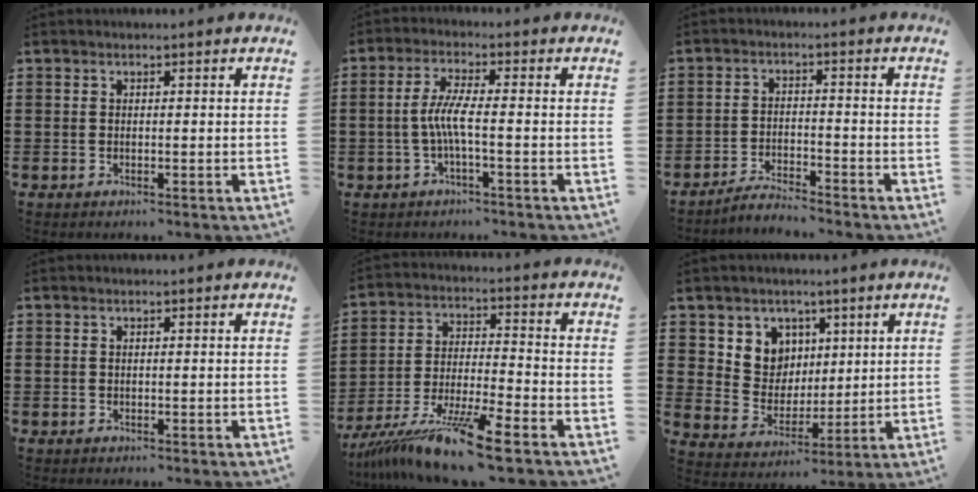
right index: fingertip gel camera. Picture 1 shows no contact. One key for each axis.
{"total": 5.0, "fx": -1.1, "fy": 0.5, "fz": 4.8, "tx": -0.110, "ty": -0.007, "tz": -0.030}
{"total": 3.2, "fx": -3.2, "fy": 0.0, "fz": 0.4, "tx": -0.011, "ty": 0.006, "tz": -0.066}
{"total": 0.0}
{"total": 13.4, "fx": -10.2, "fy": 1.0, "fz": 8.5, "tx": -0.155, "ty": 0.013, "tz": -0.183}
{"total": 7.2, "fx": 3.6, "fy": 6.2, "fz": 1.0, "tx": -0.052, "ty": -0.009, "tz": 0.069}